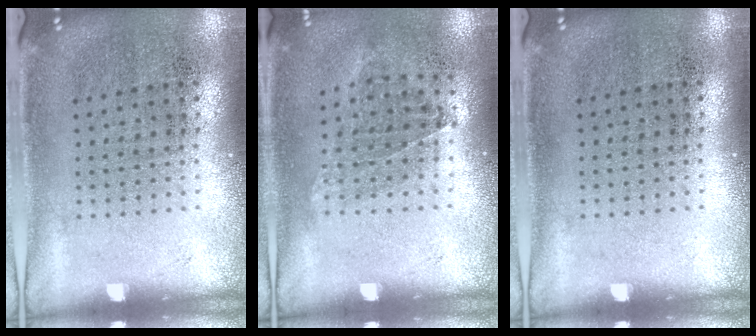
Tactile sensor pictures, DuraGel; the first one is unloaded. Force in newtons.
{"total": 1.0, "press": 0.8, "slide": 0.6}
{"total": 0.0}